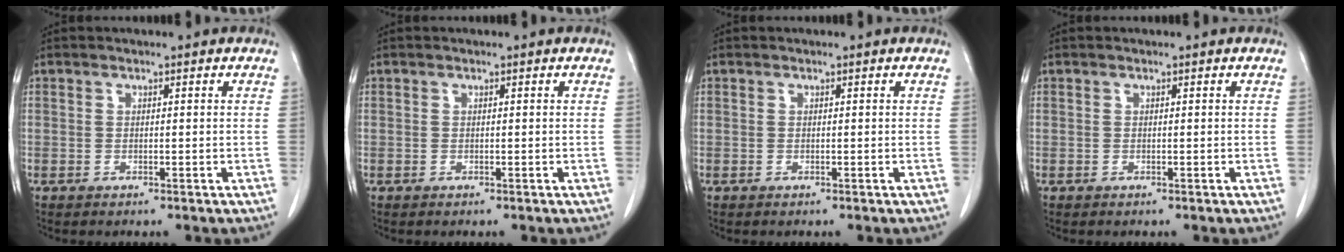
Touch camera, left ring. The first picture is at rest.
{"total": 0.0}
{"total": 0.0}
{"total": 0.0}